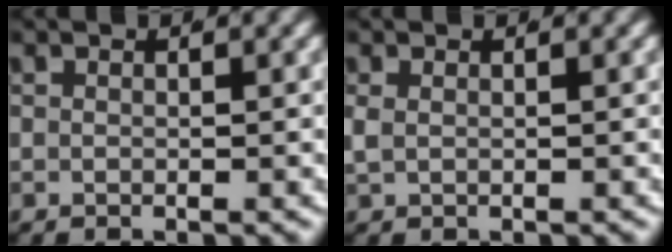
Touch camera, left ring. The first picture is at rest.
{"total": 1.0, "force": [0.2, 0.6, 0.8], "torque": [-0.026, -0.006, 0.012]}